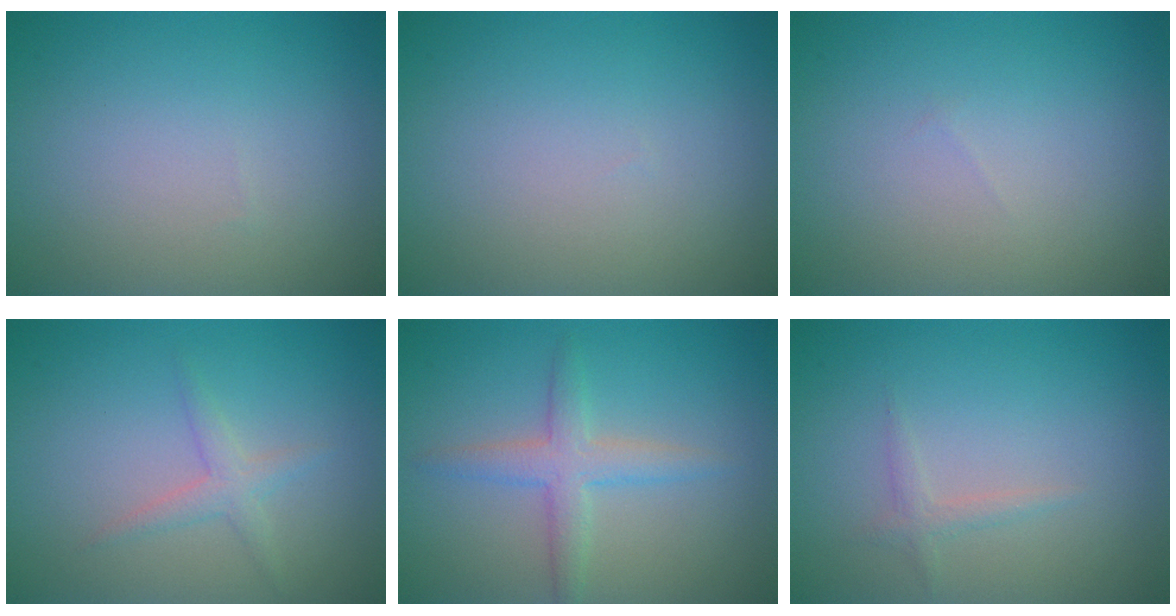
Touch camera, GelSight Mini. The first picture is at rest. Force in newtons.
{"total": 0.0}
{"total": 0.0}
{"total": 1.6, "press": 1.6, "slide": 0.1}
{"total": 3.0, "press": 3.0, "slide": 0.1}
{"total": 1.0, "press": 1.0, "slide": 0.0}